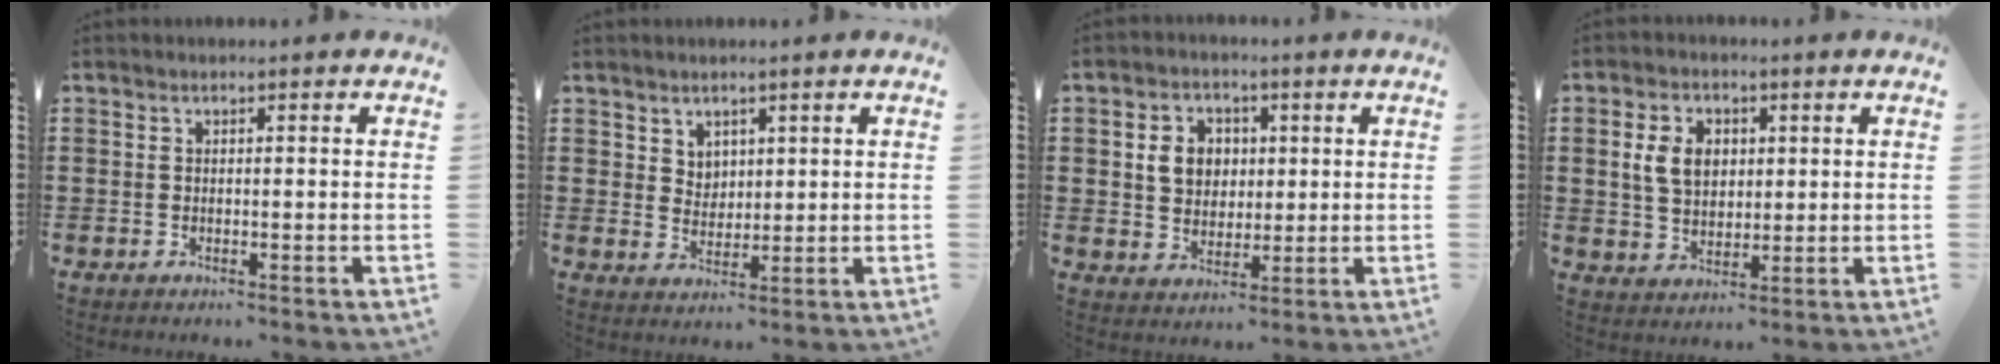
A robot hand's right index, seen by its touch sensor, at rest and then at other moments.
{"total": 4.1, "force": [2.5, 3.2, 0.6], "torque": [-0.020, 0.004, 0.045]}
{"total": 5.7, "force": [1.1, 4.9, 2.7], "torque": [-0.065, 0.014, 0.015]}
{"total": 6.0, "force": [1.3, 4.4, 3.8], "torque": [-0.089, 0.010, 0.017]}